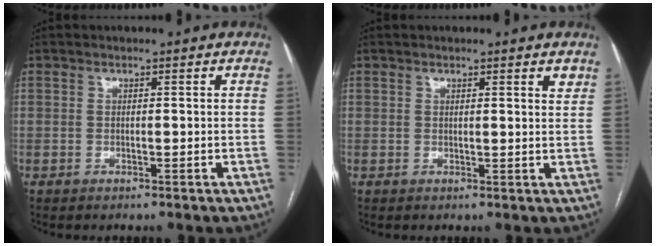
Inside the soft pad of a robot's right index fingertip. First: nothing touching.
{"total": 1.7, "force": [1.3, 0.3, 1.1], "torque": [-0.015, -0.007, 0.014]}